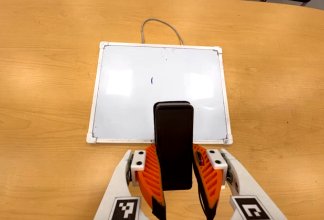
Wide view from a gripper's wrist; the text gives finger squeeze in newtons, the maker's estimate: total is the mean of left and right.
{"total": 7.5, "left": 5.9, "right": 9.1}